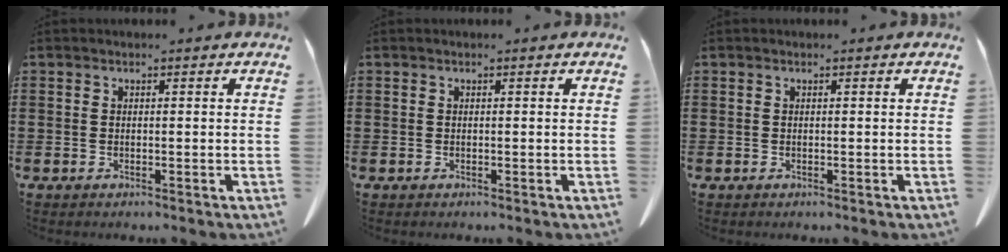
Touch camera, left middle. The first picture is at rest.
{"total": 0.0}
{"total": 0.0}